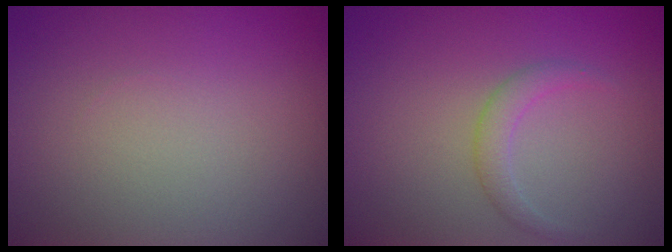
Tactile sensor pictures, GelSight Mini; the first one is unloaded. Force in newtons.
{"total": 1.6, "press": 1.6, "slide": 0.0}